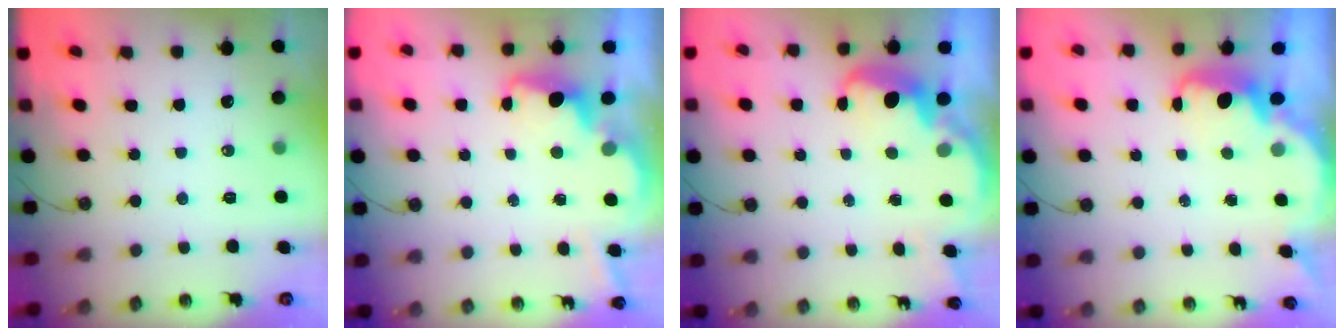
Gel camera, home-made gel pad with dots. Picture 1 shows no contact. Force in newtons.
{"total": 3.5, "press": 3.4, "slide": 0.7}
{"total": 4.2, "press": 4.1, "slide": 0.7}
{"total": 2.6, "press": 2.6, "slide": 0.6}